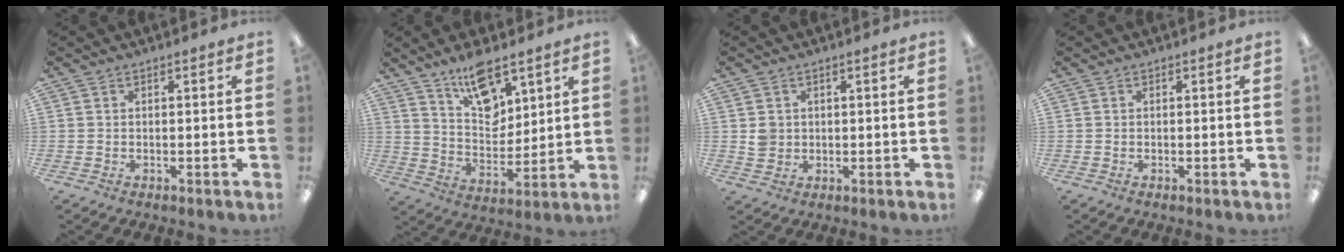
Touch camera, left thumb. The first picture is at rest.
{"total": 12.7, "force": [9.2, 5.8, 6.4], "torque": [-0.096, -0.055, 0.166]}
{"total": 2.9, "force": [0.7, 2.7, 0.8], "torque": [-0.012, 0.000, 0.011]}
{"total": 0.0}